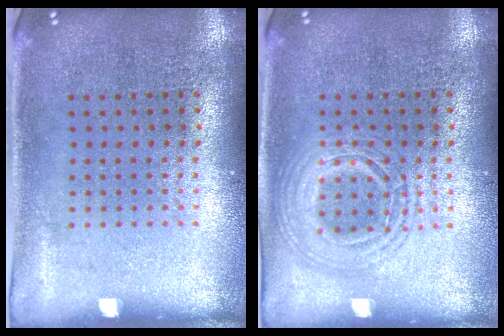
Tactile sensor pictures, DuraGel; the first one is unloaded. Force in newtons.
{"total": 2.5, "press": 2.5, "slide": 0.3}